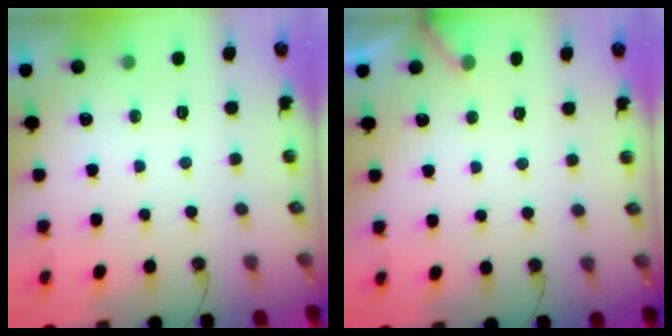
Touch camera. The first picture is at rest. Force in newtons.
{"total": 4.2, "press": 4.1, "slide": 0.2}